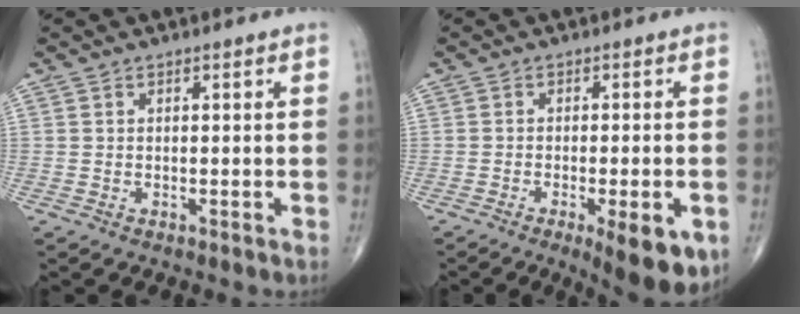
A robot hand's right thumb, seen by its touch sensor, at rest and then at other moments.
{"total": 12.3, "force": [-5.4, 3.1, 10.6], "torque": [-0.122, -0.005, -0.069]}